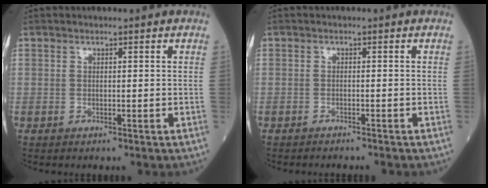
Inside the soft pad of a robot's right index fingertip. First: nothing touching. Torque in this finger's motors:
{"motor_torque": [0.03, 0.03, -0.02, 0.01]}